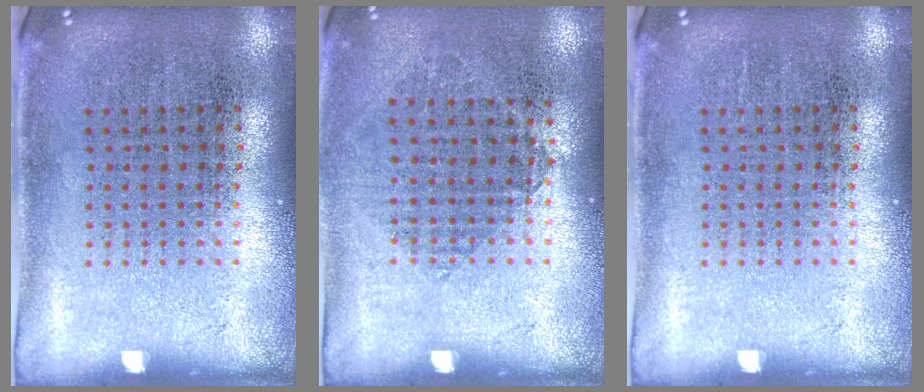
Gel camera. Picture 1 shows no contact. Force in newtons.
{"total": 0.9, "press": 0.8, "slide": 0.3}
{"total": 0.0}